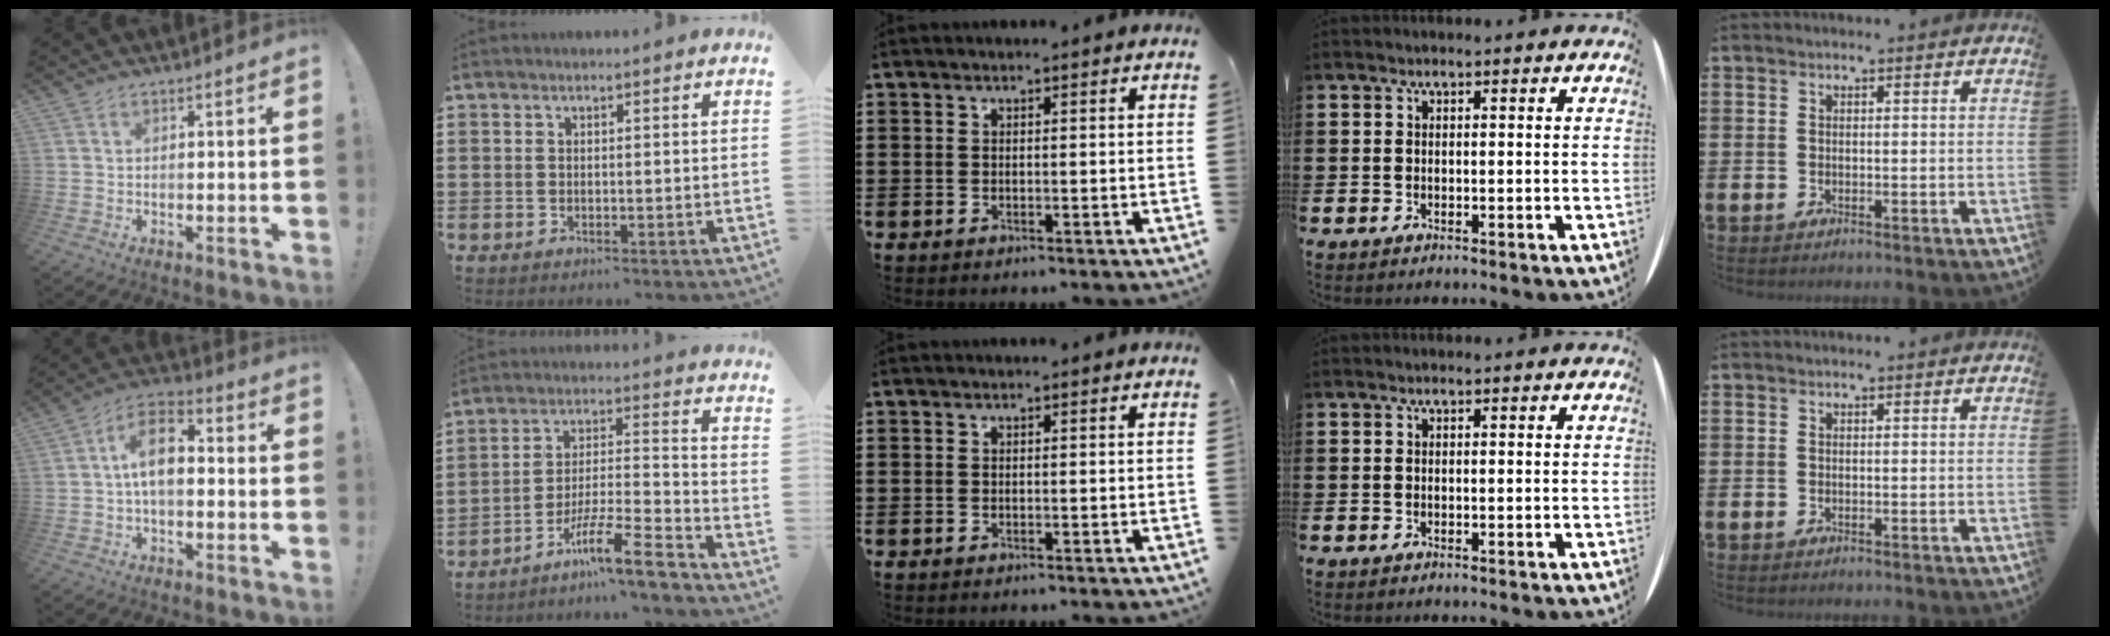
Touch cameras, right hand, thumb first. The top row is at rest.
{"thumb": {"total": 10.7, "force": [0.4, 6.1, 8.7], "torque": [-0.153, 0.011, 0.010]}, "index": {"total": 10.8, "force": [-8.3, 1.0, 6.9], "torque": [-0.114, 0.013, -0.158]}}